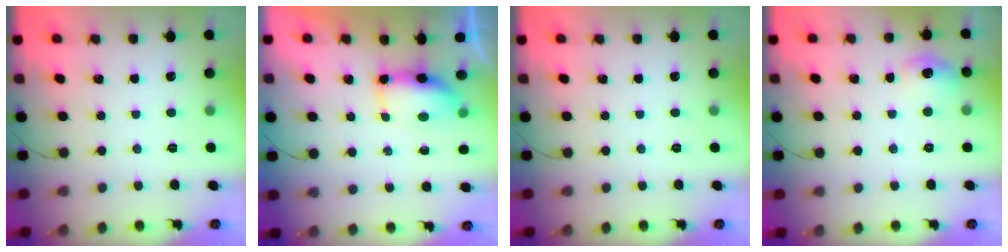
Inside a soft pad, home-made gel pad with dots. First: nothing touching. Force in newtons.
{"total": 6.7, "press": 6.7, "slide": 0.5}
{"total": 0.0}
{"total": 6.4, "press": 6.1, "slide": 1.9}